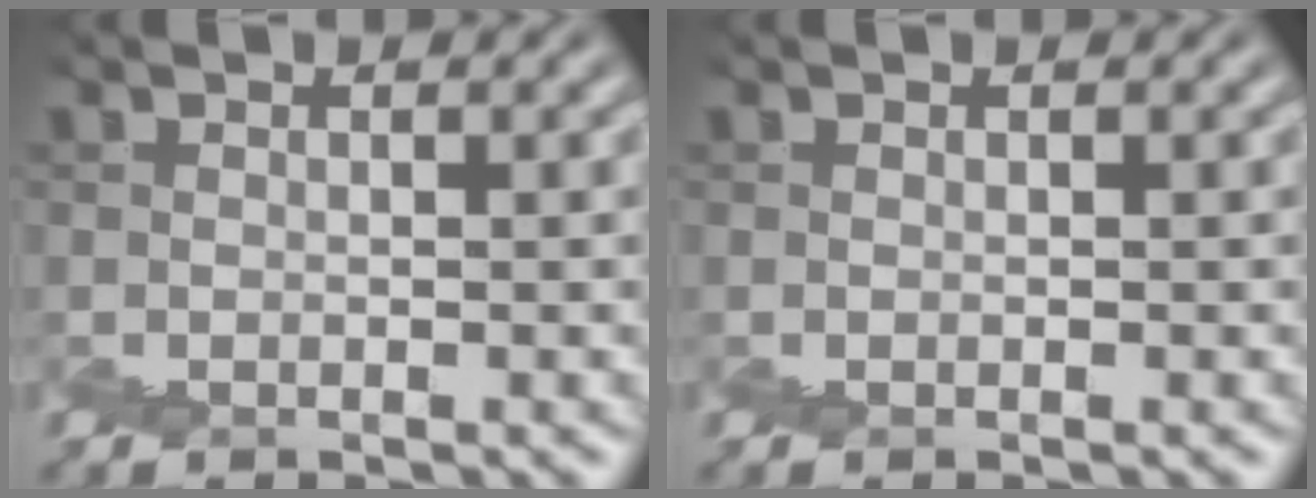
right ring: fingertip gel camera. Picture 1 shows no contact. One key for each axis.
{"total": 0.0}